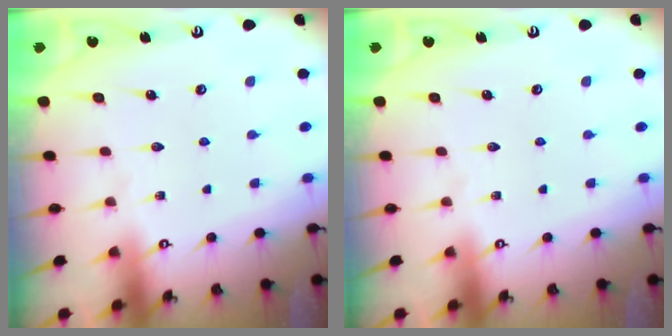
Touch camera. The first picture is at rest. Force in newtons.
{"total": 0.0}